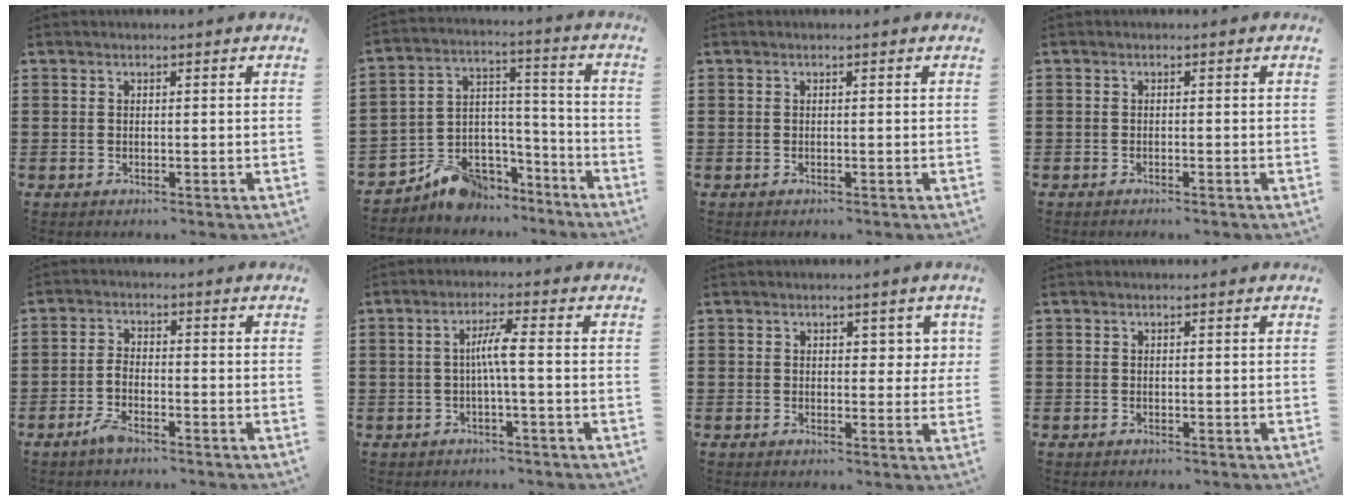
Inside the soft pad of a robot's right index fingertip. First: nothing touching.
{"total": 9.1, "force": [-7.3, 4.8, 2.3], "torque": [-0.049, 0.031, -0.134]}
{"total": 0.0}
{"total": 0.5, "force": [-0.5, 0.0, 0.2], "torque": [-0.005, 0.000, -0.011]}
{"total": 3.0, "force": [-2.0, 1.0, 2.0], "torque": [-0.051, 0.001, -0.042]}
{"total": 3.9, "force": [-0.4, 0.1, 3.9], "torque": [-0.073, 0.000, -0.012]}
{"total": 2.9, "force": [1.4, 2.0, 1.5], "torque": [-0.012, 0.002, 0.018]}
{"total": 0.0}